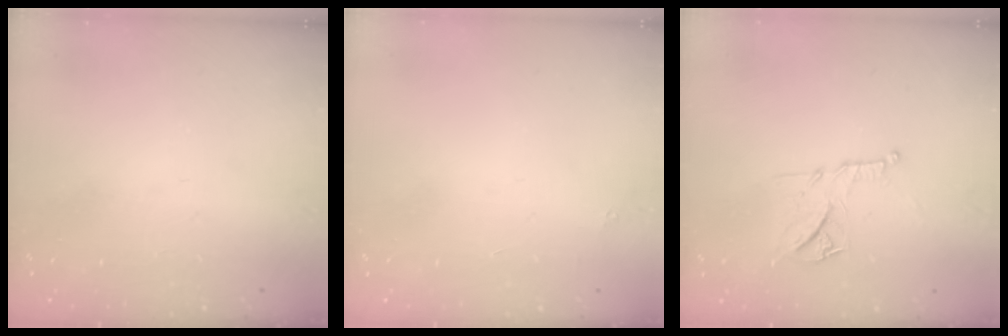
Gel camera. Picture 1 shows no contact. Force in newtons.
{"total": 1.8, "press": 1.7, "slide": 0.1}
{"total": 11.4, "press": 11.4, "slide": 0.6}